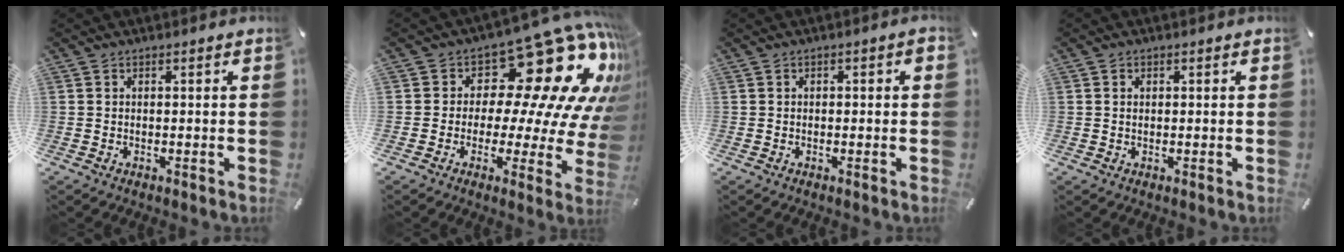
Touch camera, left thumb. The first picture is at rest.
{"total": 21.2, "force": [10.3, 10.1, 15.5], "torque": [-0.197, -0.090, 0.171]}
{"total": 0.9, "force": [-0.2, 0.4, 0.8], "torque": [-0.015, 0.003, -0.005]}
{"total": 0.8, "force": [0.1, 0.6, 0.6], "torque": [-0.013, 0.004, 0.001]}